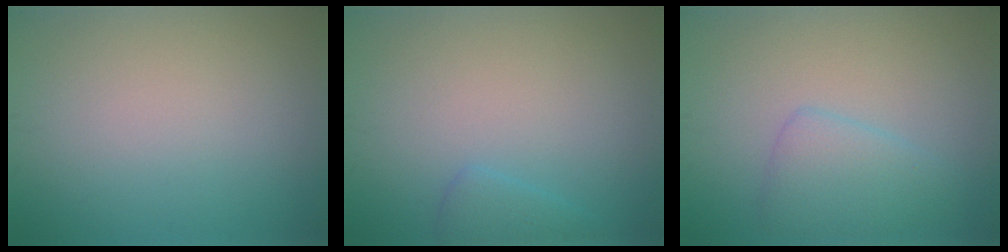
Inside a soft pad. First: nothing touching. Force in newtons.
{"total": 1.6, "press": 1.6, "slide": 0.1}
{"total": 3.1, "press": 3.1, "slide": 0.1}